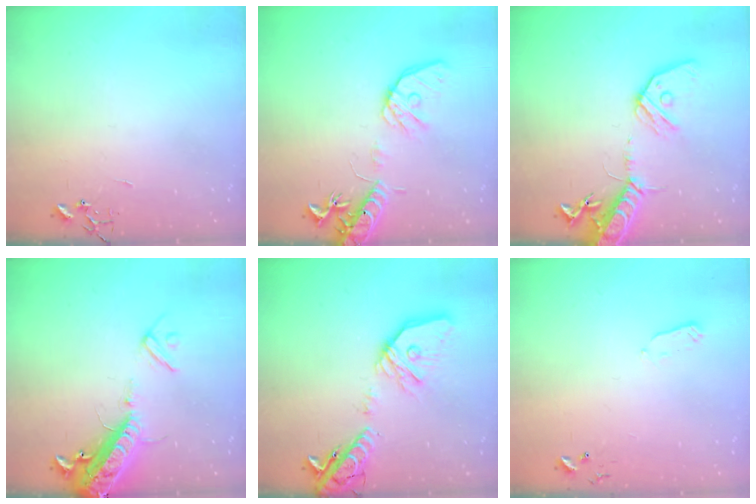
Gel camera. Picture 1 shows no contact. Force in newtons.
{"total": 16.5, "press": 16.2, "slide": 2.8}
{"total": 16.0, "press": 15.7, "slide": 3.0}
{"total": 16.4, "press": 16.1, "slide": 3.1}
{"total": 21.4, "press": 21.2, "slide": 3.5}
{"total": 2.7, "press": 2.6, "slide": 0.4}